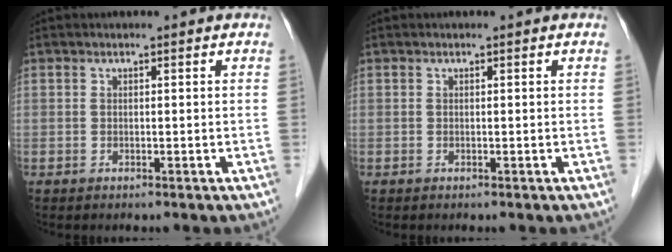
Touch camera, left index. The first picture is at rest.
{"total": 0.0}